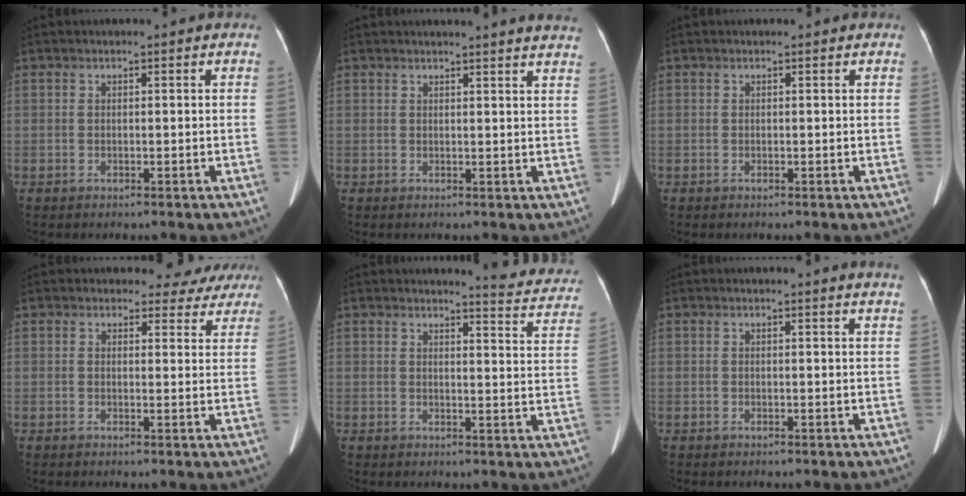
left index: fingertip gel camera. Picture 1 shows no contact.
{"total": 11.4, "force": [10.9, -0.3, 3.5], "torque": [-0.041, -0.028, 0.105]}
{"total": 0.0}
{"total": 8.2, "force": [7.5, 3.3, -0.1], "torque": [0.039, -0.012, 0.055]}
{"total": 9.4, "force": [9.1, 0.8, 2.2], "torque": [-0.013, -0.043, 0.083]}
{"total": 3.7, "force": [3.5, -0.6, 1.2], "torque": [-0.014, -0.009, 0.021]}